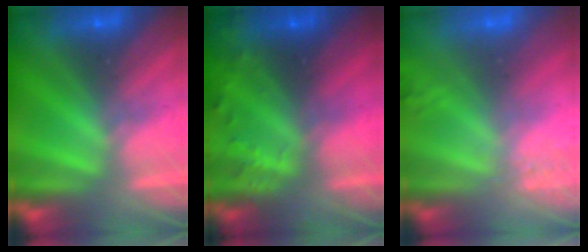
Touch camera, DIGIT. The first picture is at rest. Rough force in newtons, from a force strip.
{"total": 7.6}
{"total": 2.4}